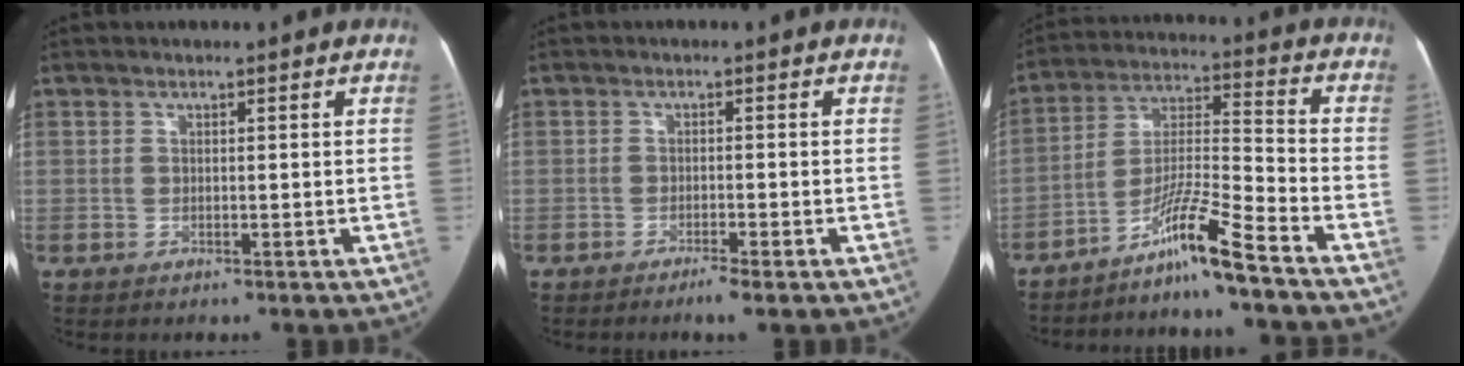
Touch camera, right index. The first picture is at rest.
{"total": 2.2, "force": [-1.7, -0.2, 1.5], "torque": [-0.028, -0.004, -0.030]}
{"total": 10.7, "force": [-8.1, -1.5, 6.8], "torque": [-0.131, -0.004, -0.142]}